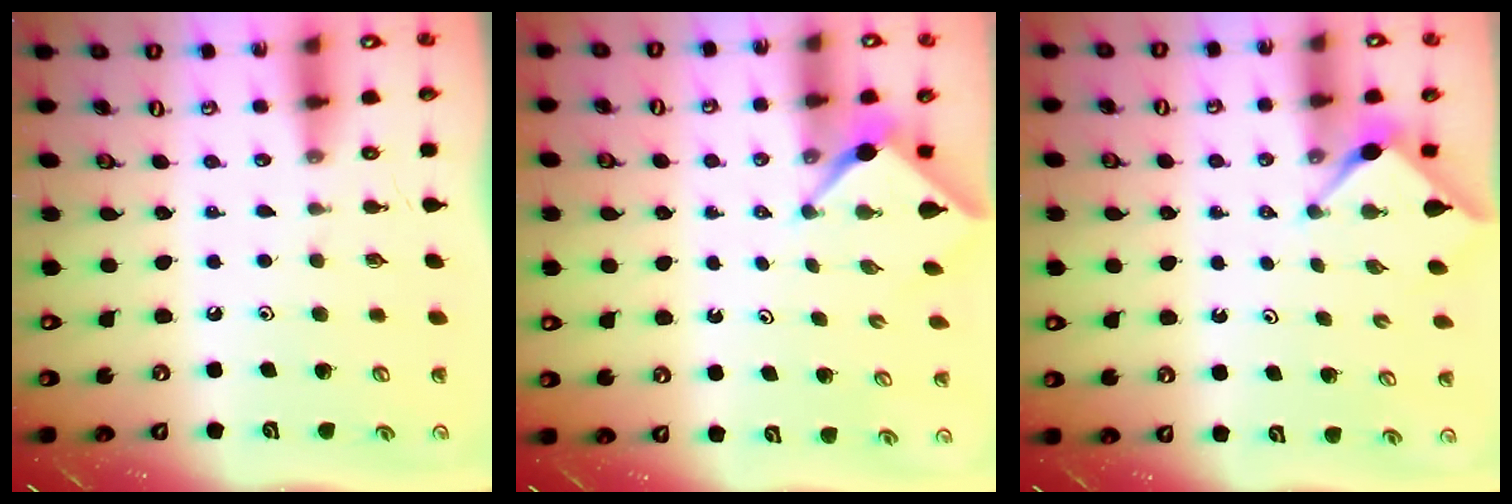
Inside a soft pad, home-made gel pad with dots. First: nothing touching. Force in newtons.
{"total": 2.5, "press": 2.5, "slide": 0.2}
{"total": 2.9, "press": 2.9, "slide": 0.4}